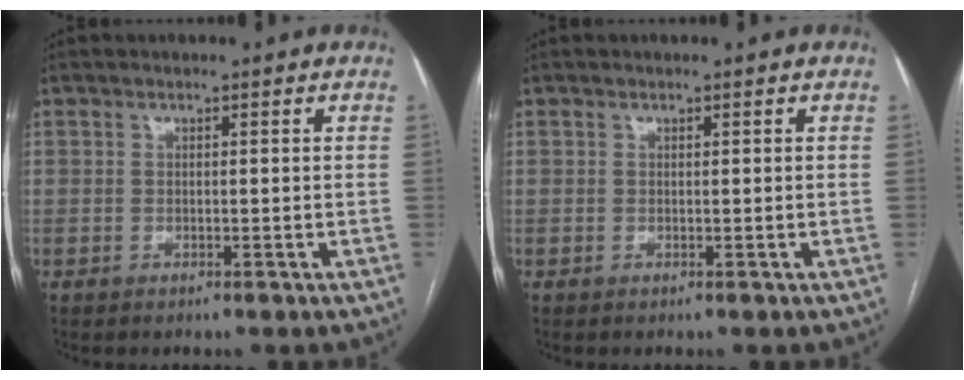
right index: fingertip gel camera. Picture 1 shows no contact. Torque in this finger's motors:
{"motor_torque": [0.02, -0.10, 0.00, 0.01]}